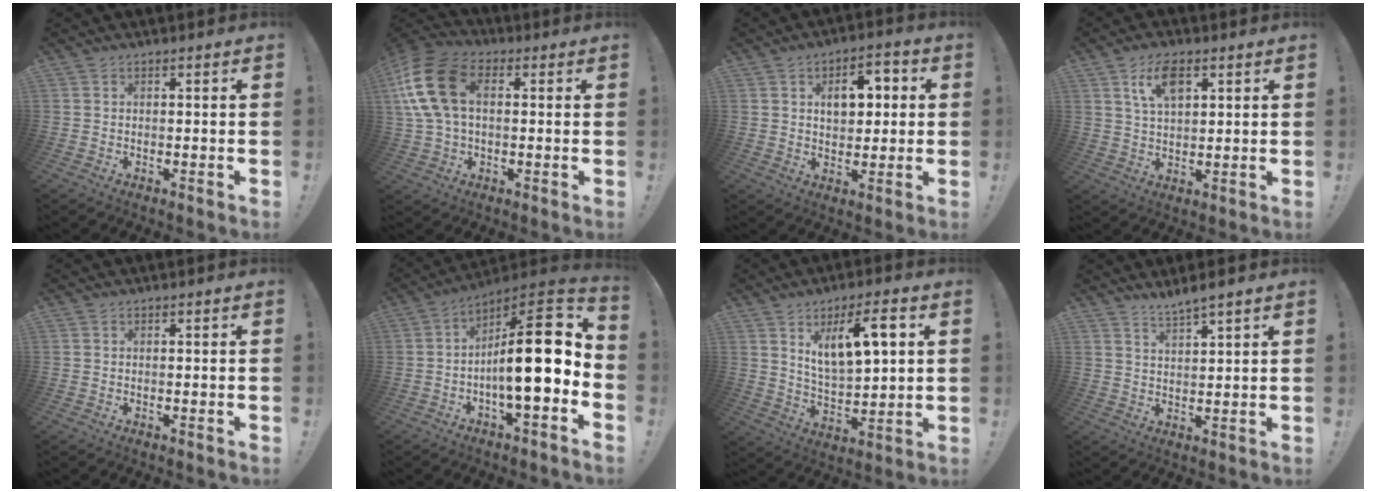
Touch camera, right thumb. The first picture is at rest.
{"total": 16.5, "force": [3.7, 10.6, 12.0], "torque": [-0.245, 0.009, 0.067]}
{"total": 8.8, "force": [1.8, 6.1, 6.0], "torque": [-0.084, 0.009, 0.029]}
{"total": 8.0, "force": [3.6, 4.0, 5.9], "torque": [-0.107, 0.001, 0.064]}
{"total": 0.0}
{"total": 18.9, "force": [-0.7, 5.5, 18.1], "torque": [-0.271, 0.007, -0.015]}
{"total": 13.0, "force": [5.9, 4.5, 10.6], "torque": [-0.177, -0.013, 0.099]}
{"total": 4.2, "force": [3.8, -0.1, 1.9], "torque": [-0.031, -0.025, 0.064]}